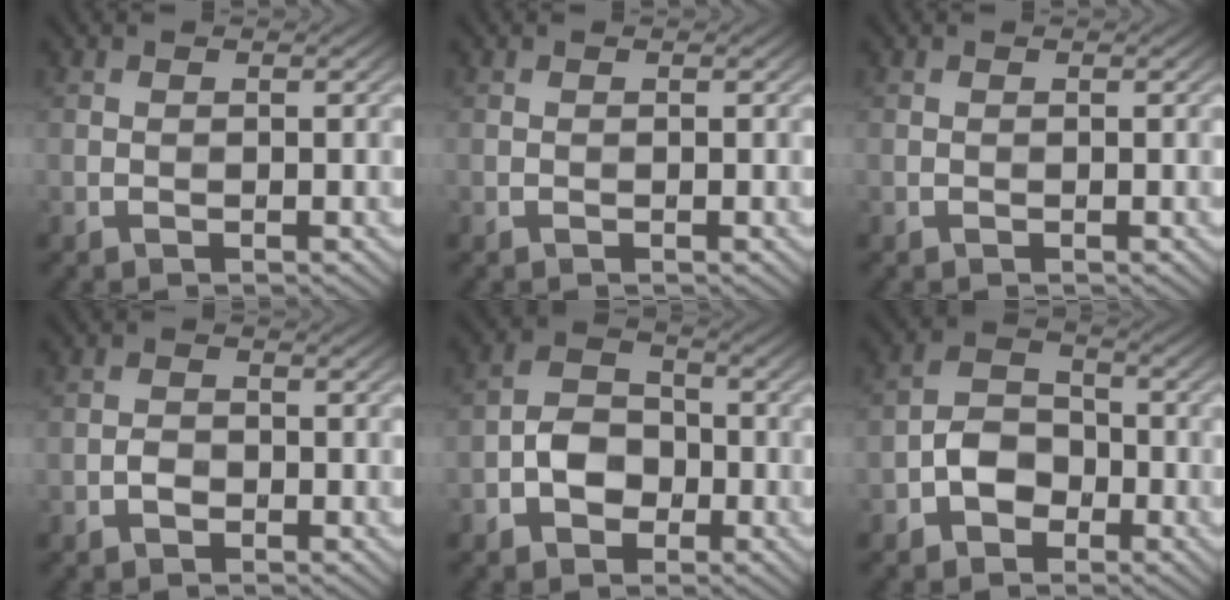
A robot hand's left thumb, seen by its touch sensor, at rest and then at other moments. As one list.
[{"total": 0.0}, {"total": 0.0}, {"total": 1.6, "force": [-0.8, 1.1, 0.9], "torque": [-0.016, 0.002, -0.019]}, {"total": 5.6, "force": [-2.0, 4.0, 3.3], "torque": [-0.061, 0.003, -0.045]}, {"total": 5.2, "force": [-2.3, 3.7, 2.9], "torque": [-0.052, 0.006, -0.052]}]